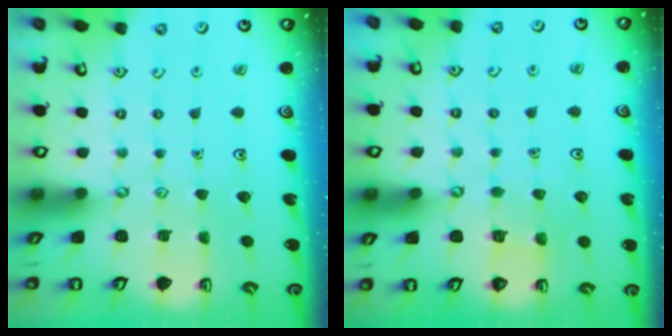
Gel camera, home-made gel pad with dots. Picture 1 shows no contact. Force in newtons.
{"total": 2.6, "press": 2.6, "slide": 0.2}